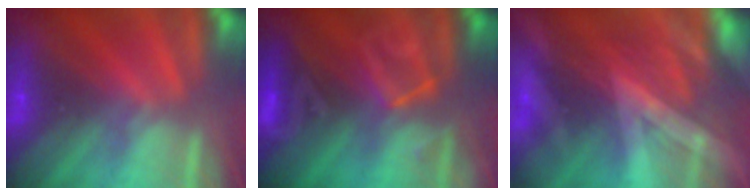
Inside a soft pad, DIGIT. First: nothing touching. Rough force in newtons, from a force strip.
{"total": 2.8}
{"total": 3.0}